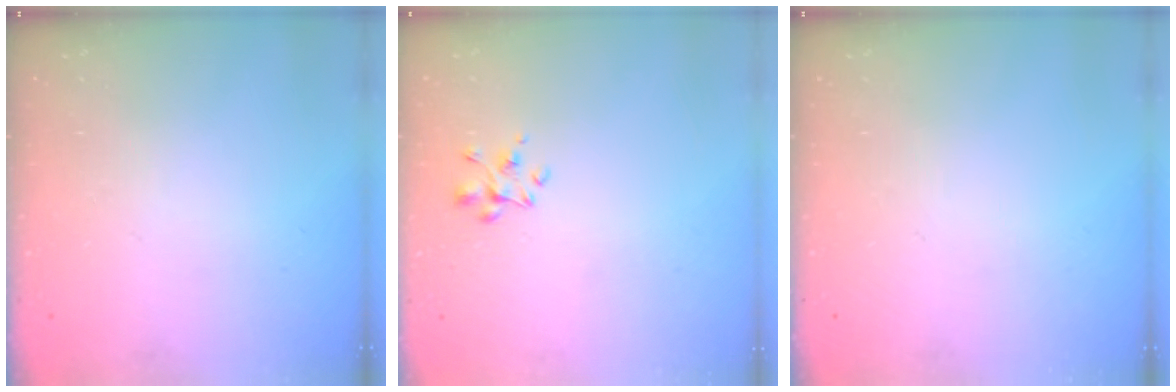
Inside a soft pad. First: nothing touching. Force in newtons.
{"total": 2.4, "press": 2.3, "slide": 0.7}
{"total": 0.0}